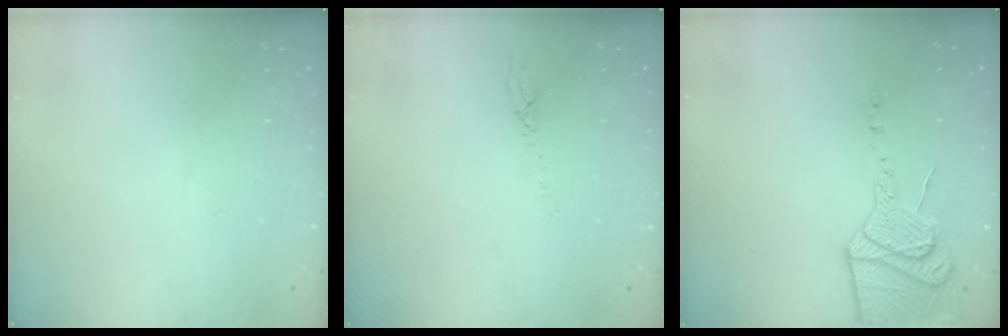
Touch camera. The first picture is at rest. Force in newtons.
{"total": 2.7, "press": 2.7, "slide": 0.2}
{"total": 16.9, "press": 16.8, "slide": 1.6}